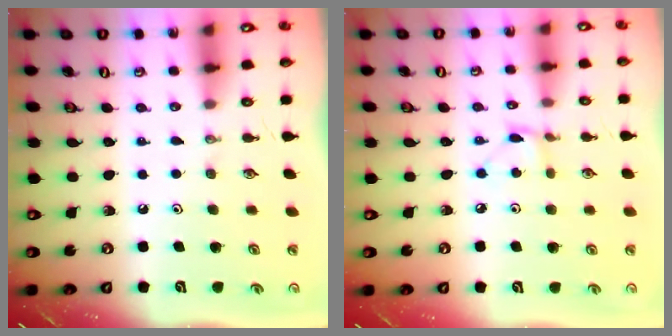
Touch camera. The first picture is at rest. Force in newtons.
{"total": 3.0, "press": 3.0, "slide": 0.1}